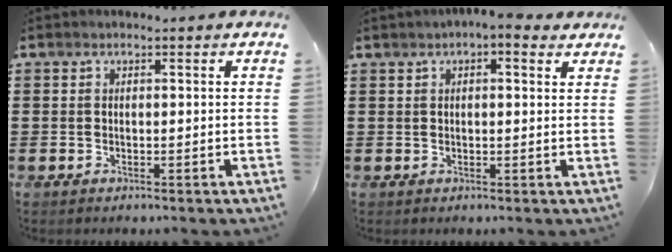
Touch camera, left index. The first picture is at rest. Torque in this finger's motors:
{"motor_torque": [2.14, 0.00, 0.93, 0.21]}